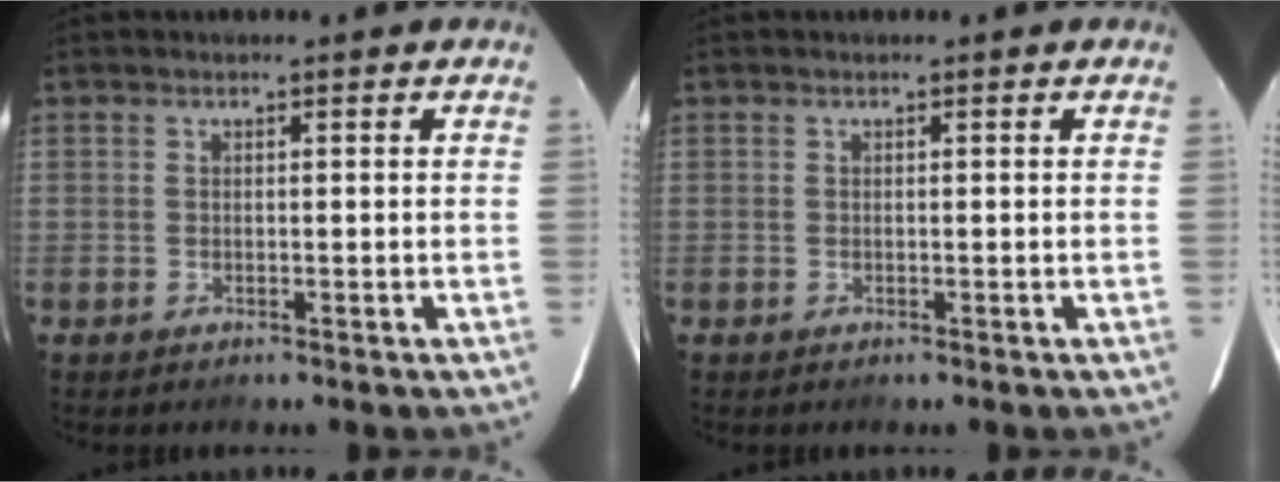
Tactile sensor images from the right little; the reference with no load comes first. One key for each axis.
{"total": 0.0}